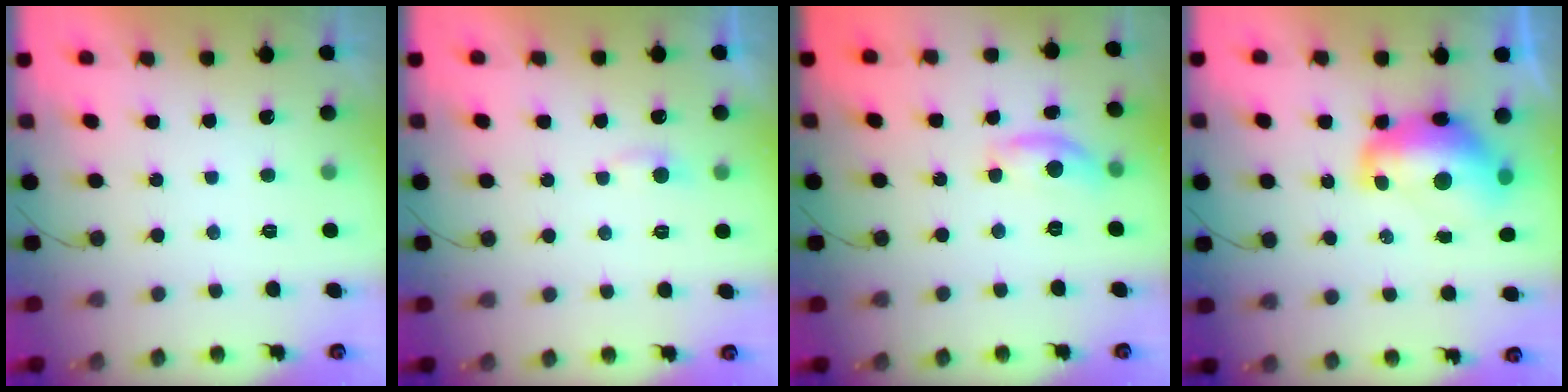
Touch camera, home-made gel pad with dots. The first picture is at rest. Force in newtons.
{"total": 3.0, "press": 3.0, "slide": 0.3}
{"total": 8.7, "press": 8.7, "slide": 0.5}
{"total": 13.6, "press": 13.5, "slide": 1.5}